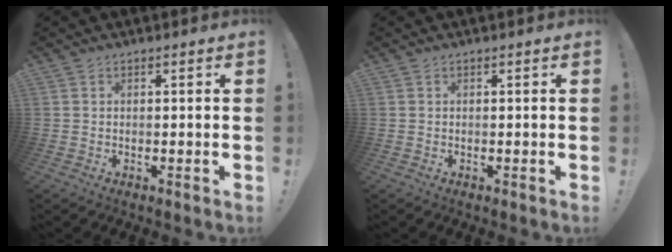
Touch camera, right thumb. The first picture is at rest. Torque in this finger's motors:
{"motor_torque": [0.00, 0.00, 0.00, 0.00, 0.00]}